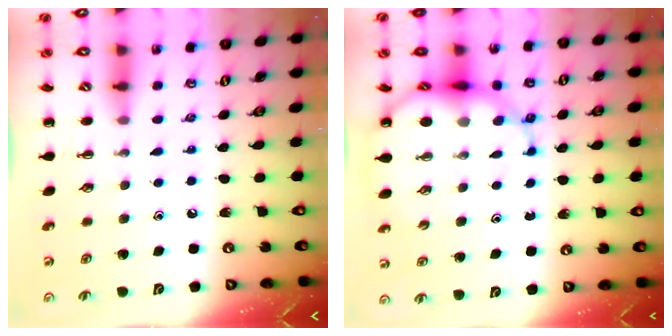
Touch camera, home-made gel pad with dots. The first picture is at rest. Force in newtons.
{"total": 9.4, "press": 9.0, "slide": 2.7}